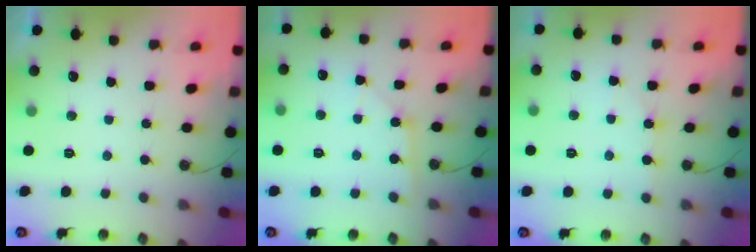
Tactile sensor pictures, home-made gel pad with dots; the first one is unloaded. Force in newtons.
{"total": 2.1, "press": 2.1, "slide": 0.3}
{"total": 2.6, "press": 2.6, "slide": 0.4}